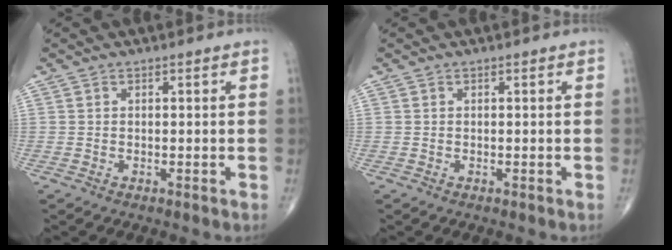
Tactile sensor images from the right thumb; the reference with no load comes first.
{"total": 0.0}